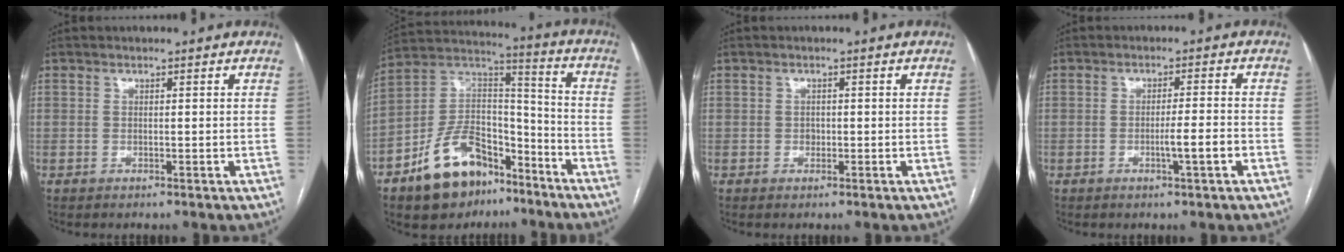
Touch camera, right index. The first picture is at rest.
{"total": 15.9, "force": [-10.1, 8.8, 8.6], "torque": [-0.156, 0.042, -0.172]}
{"total": 0.9, "force": [-0.2, 0.8, 0.5], "torque": [-0.006, 0.003, -0.003]}
{"total": 4.0, "force": [-1.5, -0.2, 3.7], "torque": [-0.056, -0.003, -0.025]}